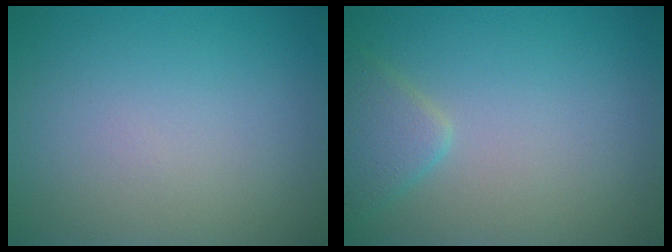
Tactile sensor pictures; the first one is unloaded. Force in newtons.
{"total": 2.3, "press": 2.3, "slide": 0.2}